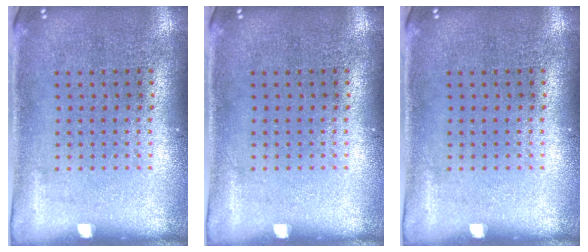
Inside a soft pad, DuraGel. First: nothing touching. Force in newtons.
{"total": 0.0}
{"total": 0.0}